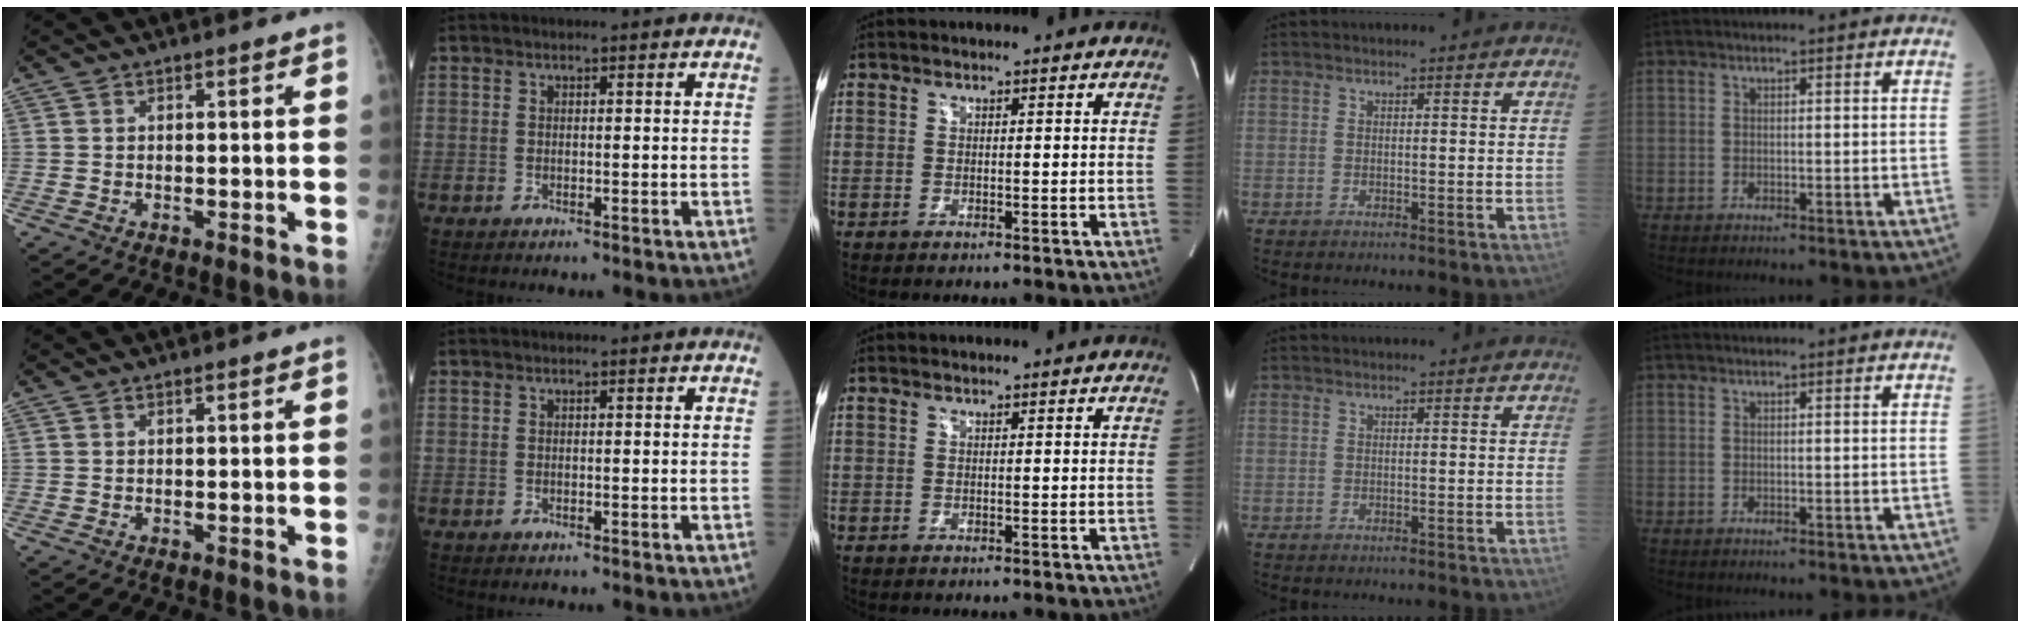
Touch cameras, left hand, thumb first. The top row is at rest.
{}